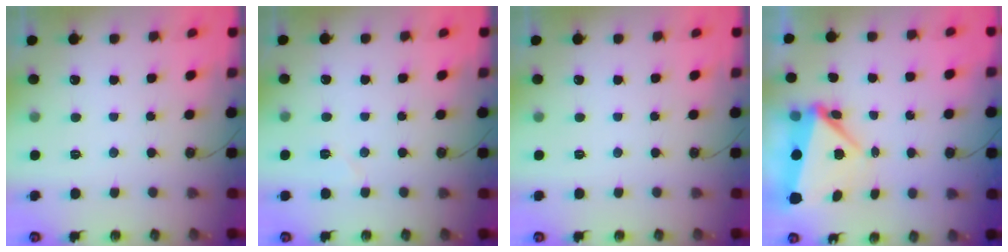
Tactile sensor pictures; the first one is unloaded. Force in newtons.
{"total": 4.4, "press": 4.3, "slide": 0.9}
{"total": 0.0}
{"total": 5.7, "press": 5.3, "slide": 2.0}